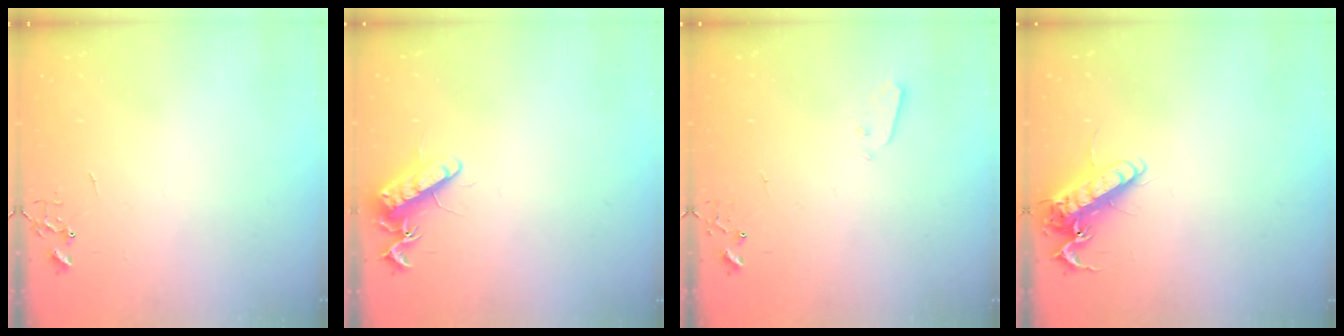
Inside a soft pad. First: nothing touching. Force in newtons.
{"total": 11.9, "press": 11.8, "slide": 1.3}
{"total": 3.5, "press": 3.5, "slide": 0.2}
{"total": 12.8, "press": 12.6, "slide": 2.4}